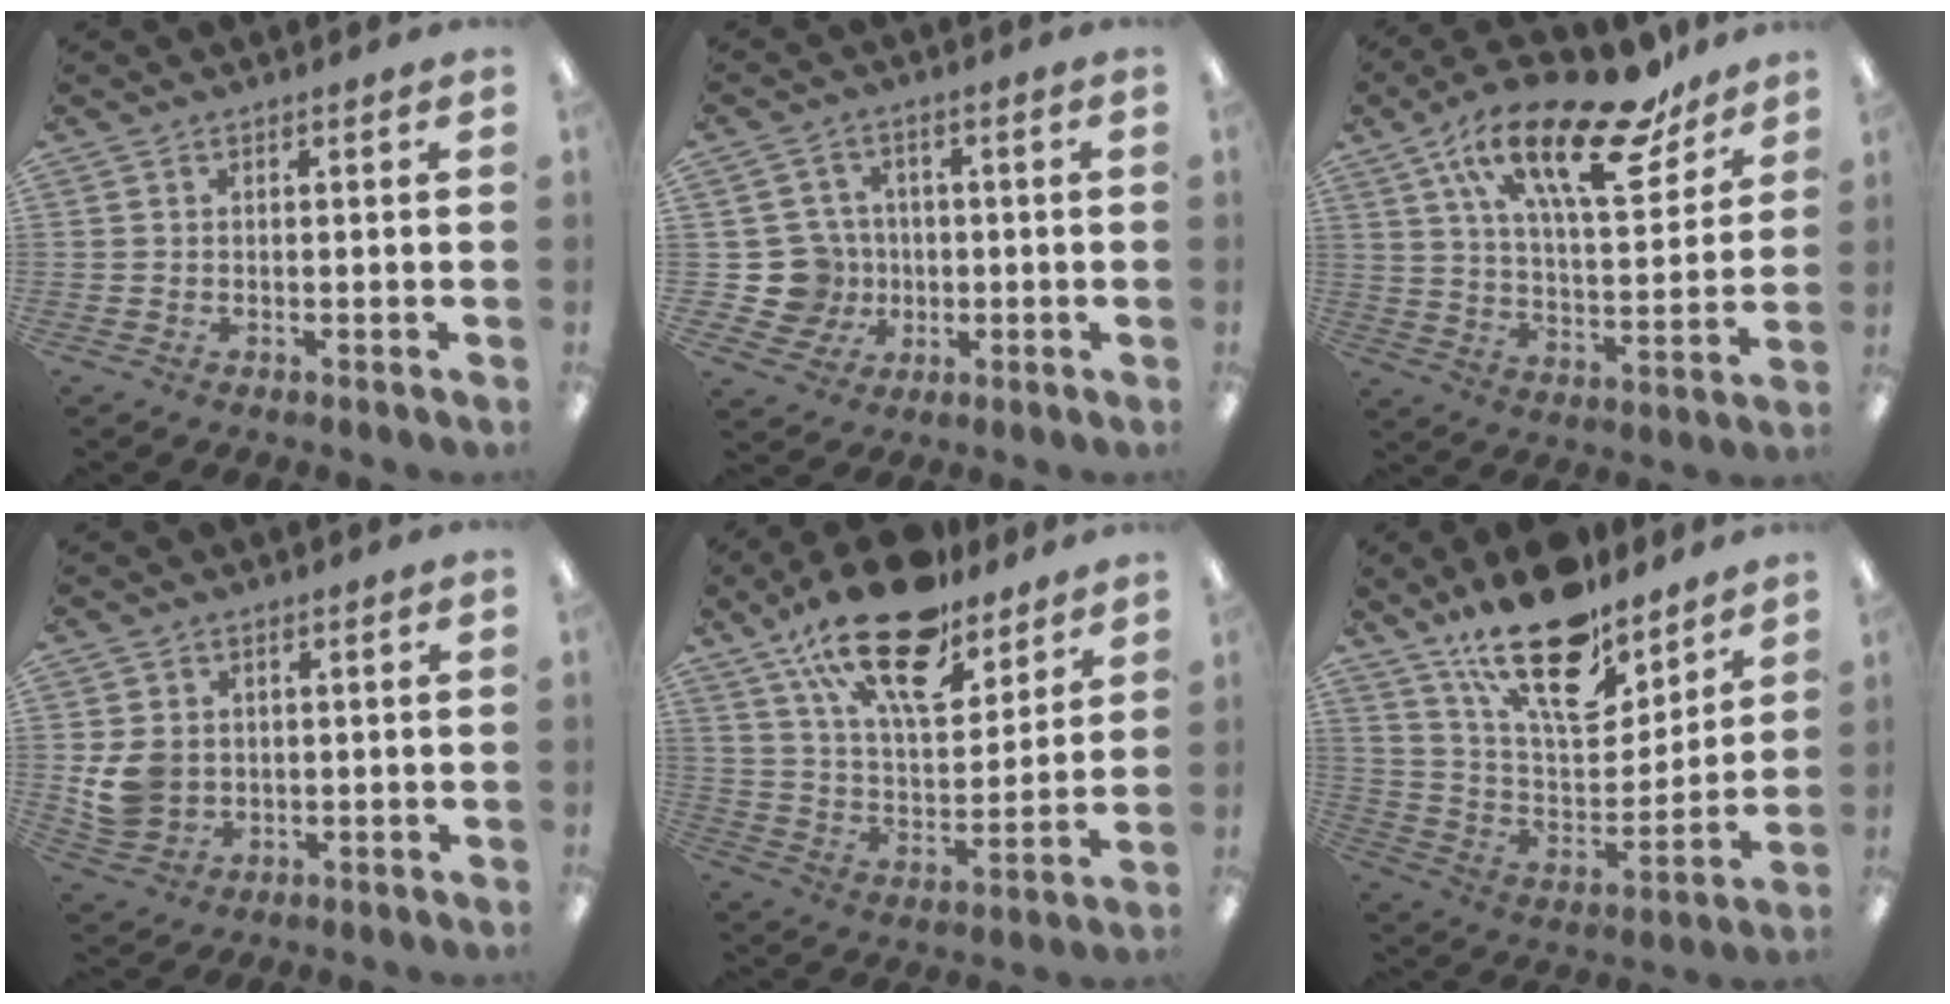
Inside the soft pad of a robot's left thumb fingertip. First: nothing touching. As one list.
[{"total": 9.8, "force": [-0.6, 9.5, 2.4], "torque": [-0.070, 0.008, -0.003]}, {"total": 24.5, "force": [15.5, 9.1, 16.5], "torque": [-0.268, -0.082, 0.259]}, {"total": 6.8, "force": [0.7, 6.0, 3.1], "torque": [-0.060, 0.008, 0.016]}, {"total": 22.5, "force": [15.6, 9.1, 13.3], "torque": [-0.226, -0.086, 0.273]}, {"total": 22.2, "force": [15.6, 9.3, 12.8], "torque": [-0.211, -0.100, 0.273]}]